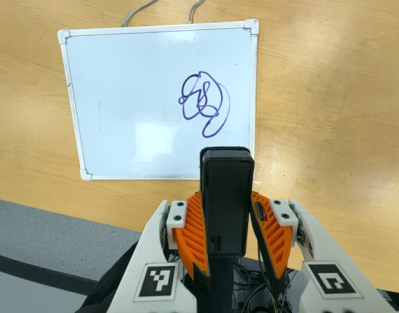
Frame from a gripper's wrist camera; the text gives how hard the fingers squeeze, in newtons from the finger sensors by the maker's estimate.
{"total": 3.5, "left": 2.0, "right": 5.1}